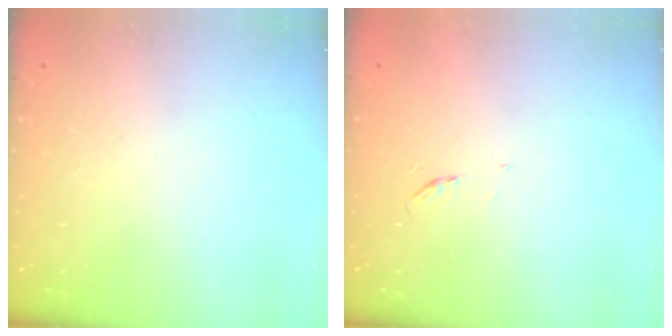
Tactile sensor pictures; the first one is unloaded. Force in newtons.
{"total": 3.5, "press": 3.4, "slide": 0.5}